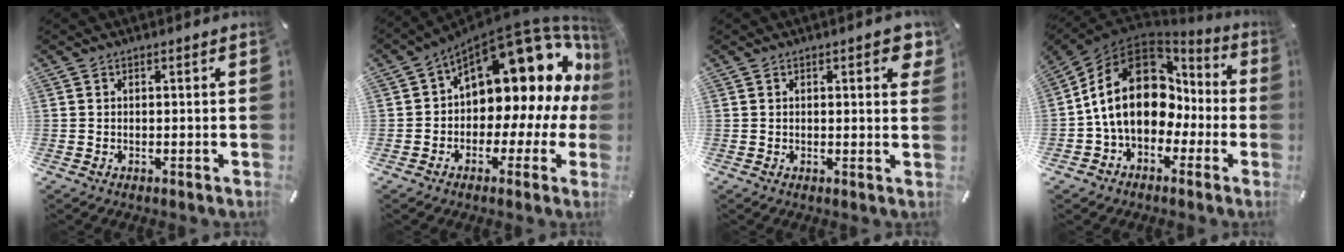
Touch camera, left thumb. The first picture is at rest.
{"total": 17.3, "force": [8.9, 10.1, 10.8], "torque": [-0.136, -0.086, 0.155]}
{"total": 3.6, "force": [1.5, 1.3, 3.0], "torque": [-0.039, -0.004, 0.021]}
{"total": 20.5, "force": [1.4, 15.1, 13.7], "torque": [-0.262, 0.008, 0.026]}